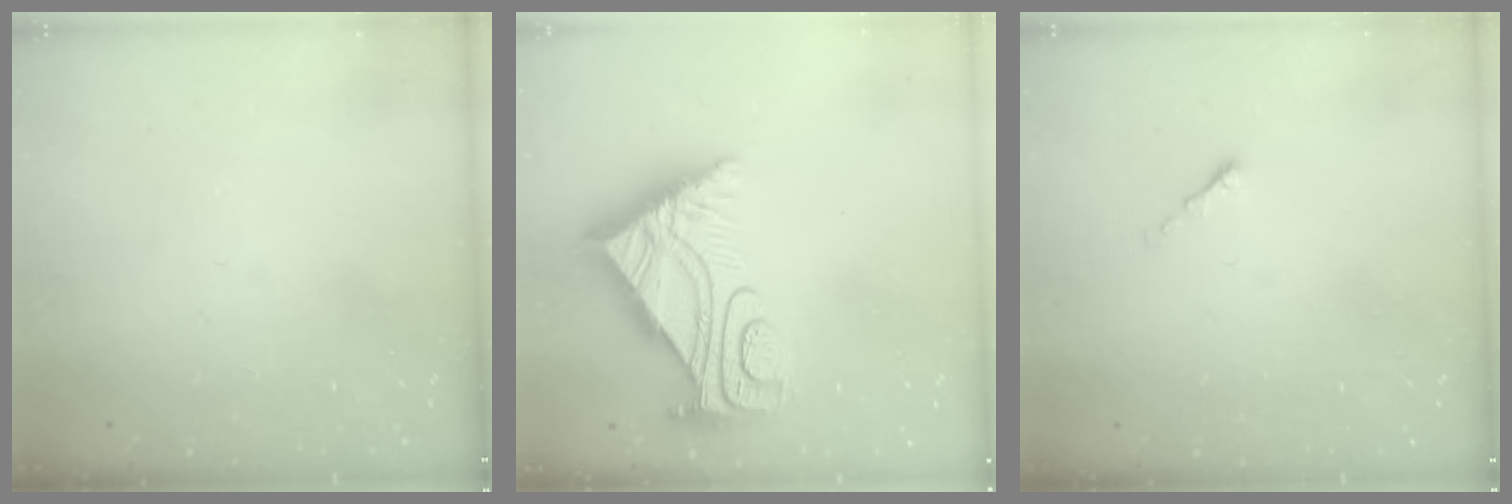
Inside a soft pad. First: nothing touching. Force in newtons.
{"total": 8.9, "press": 8.8, "slide": 0.9}
{"total": 0.0}